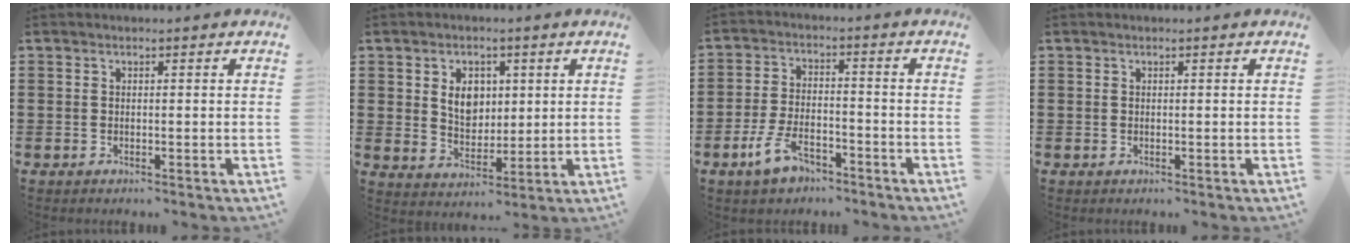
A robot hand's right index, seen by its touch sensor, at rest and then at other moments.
{"total": 5.6, "force": [1.4, 4.3, 3.5], "torque": [-0.067, 0.007, 0.019]}
{"total": 5.5, "force": [-3.9, 2.4, 3.0], "torque": [-0.067, 0.011, -0.078]}
{"total": 0.0}